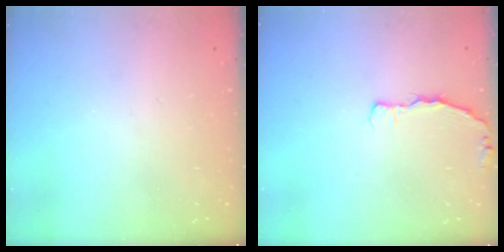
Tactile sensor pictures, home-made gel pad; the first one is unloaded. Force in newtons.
{"total": 2.9, "press": 2.9, "slide": 0.5}